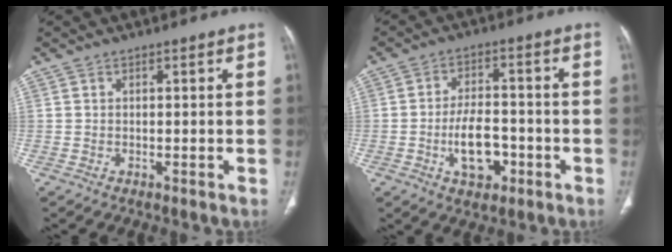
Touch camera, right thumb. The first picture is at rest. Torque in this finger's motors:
{"motor_torque": [4.35, 0.66, 1.08, -0.76, 0.36]}